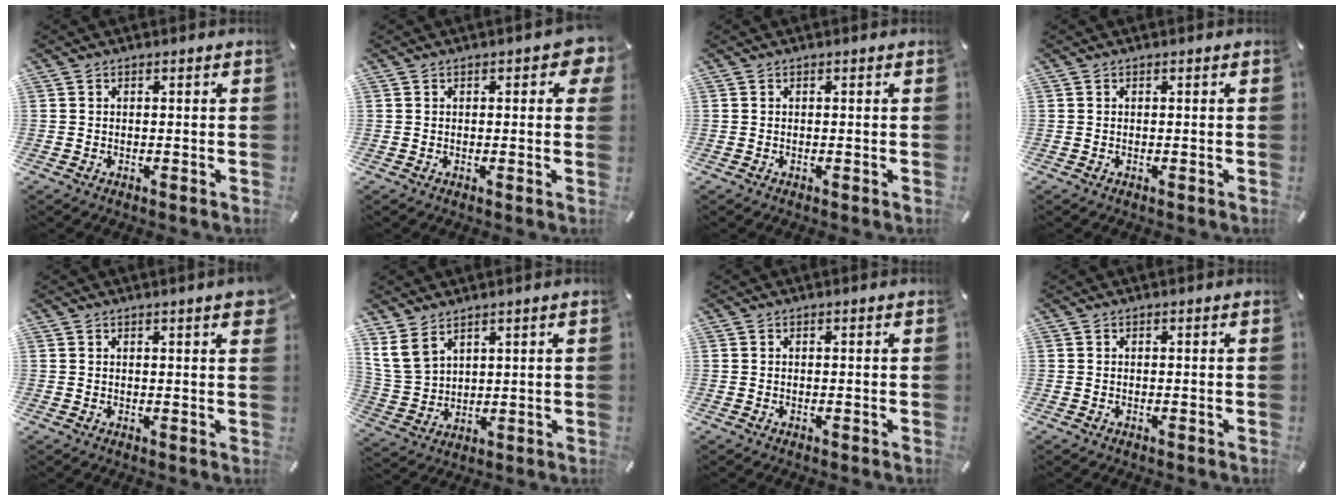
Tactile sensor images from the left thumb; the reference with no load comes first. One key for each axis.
{"total": 3.8, "fx": 0.9, "fy": 1.8, "fz": 3.2, "tx": -0.031, "ty": -0.004, "tz": 0.010}
{"total": 0.0}
{"total": 0.0}
{"total": 2.6, "fx": 1.4, "fy": 0.3, "fz": 2.2, "tx": -0.036, "ty": -0.002, "tz": 0.022}
{"total": 7.9, "fx": 5.1, "fy": 5.1, "fz": 3.3, "tx": -0.096, "ty": -0.016, "tz": 0.096}
{"total": 0.0}
{"total": 0.0}